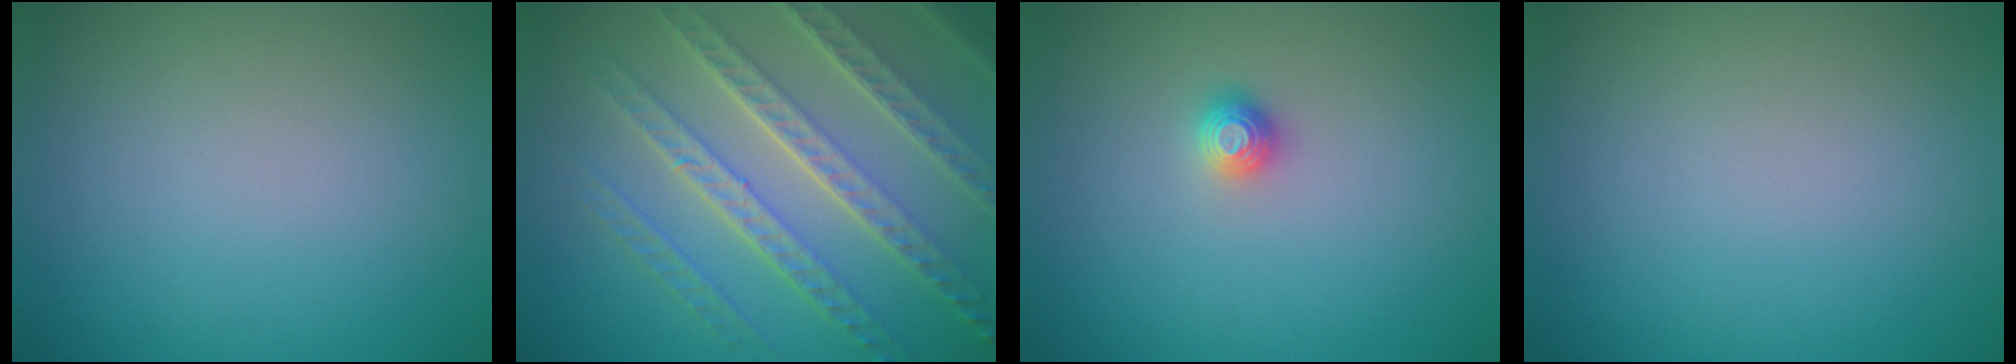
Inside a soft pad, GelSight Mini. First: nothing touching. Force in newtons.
{"total": 8.0, "press": 5.6, "slide": 5.8}
{"total": 1.1, "press": 1.1, "slide": 0.3}
{"total": 0.0}